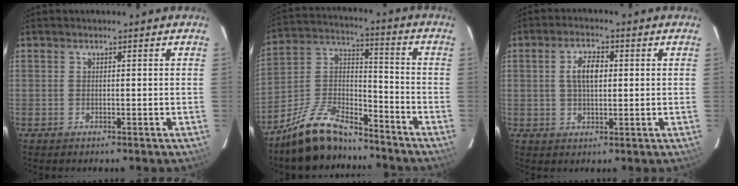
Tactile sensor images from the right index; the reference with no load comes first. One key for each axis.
{"total": 14.6, "fx": -11.6, "fy": 5.5, "fz": 6.9, "tx": -0.156, "ty": 0.029, "tz": -0.208}
{"total": 5.2, "fx": 0.8, "fy": 2.5, "fz": 4.5, "tx": -0.083, "ty": 0.011, "tz": 0.017}